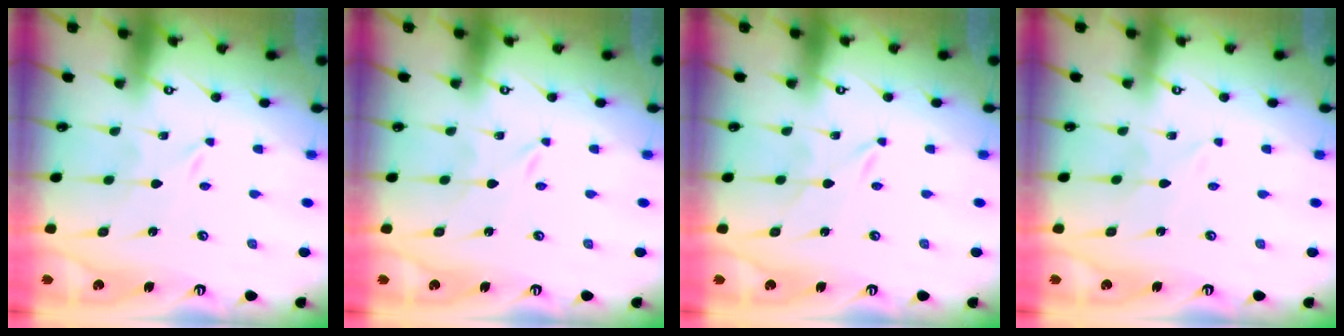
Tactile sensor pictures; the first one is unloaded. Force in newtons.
{"total": 0.0}
{"total": 1.1, "press": 1.1, "slide": 0.1}
{"total": 1.9, "press": 1.9, "slide": 0.2}